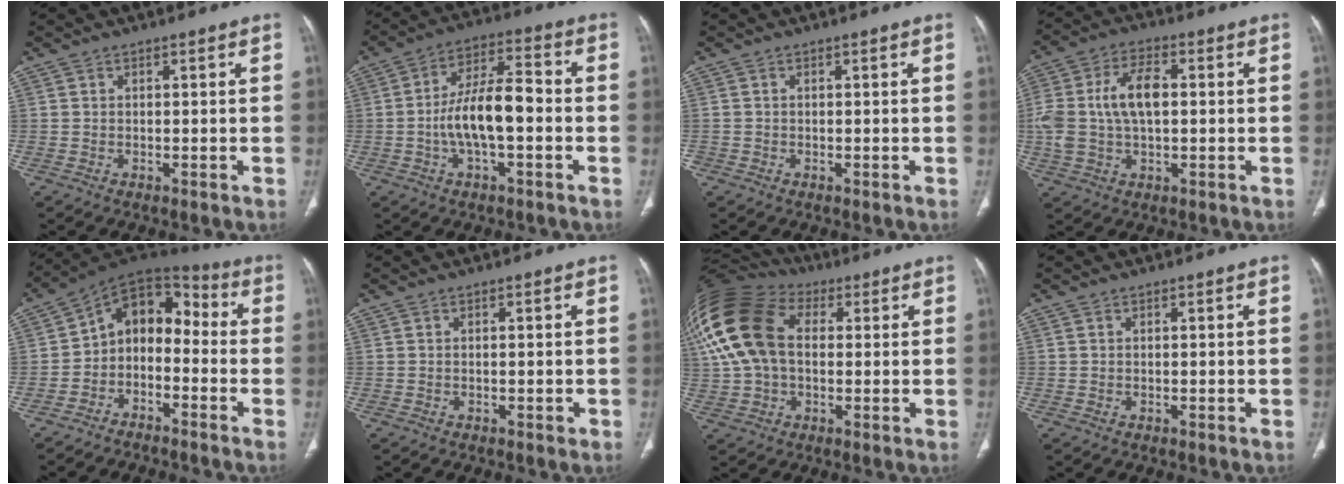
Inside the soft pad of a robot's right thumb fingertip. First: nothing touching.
{"total": 11.8, "force": [-2.1, 4.7, 10.6], "torque": [-0.193, 0.038, -0.041]}
{"total": 0.5, "force": [-0.3, 0.4, 0.0], "torque": [0.000, 0.004, -0.007]}
{"total": 11.4, "force": [0.8, 6.4, 9.4], "torque": [-0.197, 0.021, 0.016]}
{"total": 11.2, "force": [-3.2, 7.8, 7.3], "torque": [-0.079, 0.073, -0.073]}
{"total": 0.7, "force": [-0.1, 0.3, 0.6], "torque": [-0.014, 0.000, 0.001]}
{"total": 22.2, "force": [4.5, 15.0, 15.8], "torque": [-0.361, 0.046, 0.080]}
{"total": 0.0}